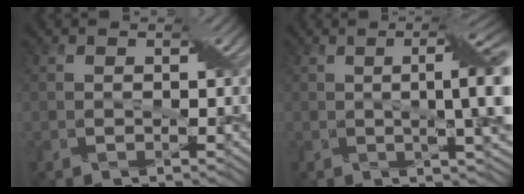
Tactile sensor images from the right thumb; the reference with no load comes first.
{"total": 9.0, "force": [0.6, 2.1, 8.7], "torque": [-0.120, 0.013, 0.010]}